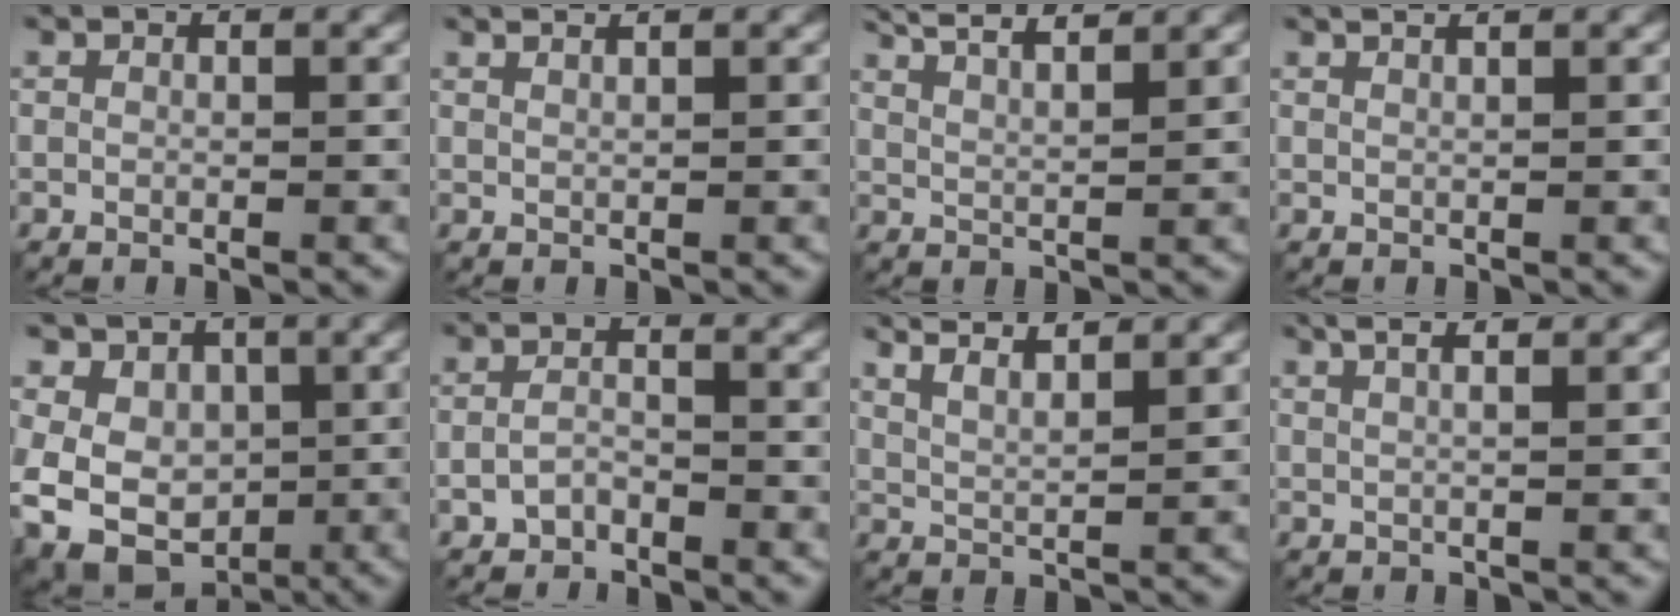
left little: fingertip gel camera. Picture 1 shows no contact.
{"total": 1.3, "force": [1.0, 0.3, 0.8], "torque": [-0.005, 0.001, 0.006]}
{"total": 7.0, "force": [5.3, 1.8, 4.3], "torque": [-0.045, 0.024, 0.047]}
{"total": 1.9, "force": [1.3, 0.6, 1.2], "torque": [-0.001, 0.007, 0.000]}
{"total": 8.8, "force": [-1.5, 7.4, 4.6], "torque": [-0.084, -0.002, -0.032]}
{"total": 1.9, "force": [-1.4, 0.8, 0.9], "torque": [-0.020, 0.001, -0.031]}
{"total": 5.3, "force": [4.1, 1.3, 3.1], "torque": [-0.040, 0.016, 0.047]}
{"total": 4.7, "force": [2.4, 1.8, 3.6], "torque": [-0.036, 0.031, 0.011]}